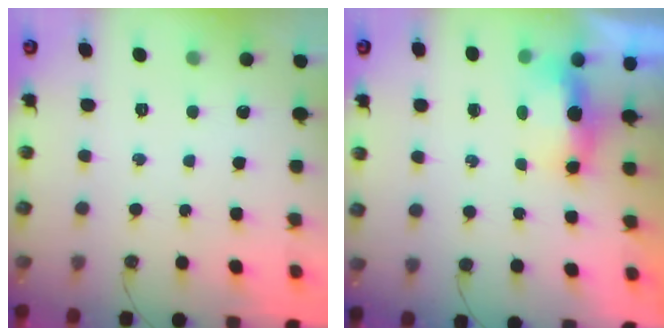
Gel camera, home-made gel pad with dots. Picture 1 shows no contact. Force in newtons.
{"total": 5.6, "press": 5.6, "slide": 0.6}